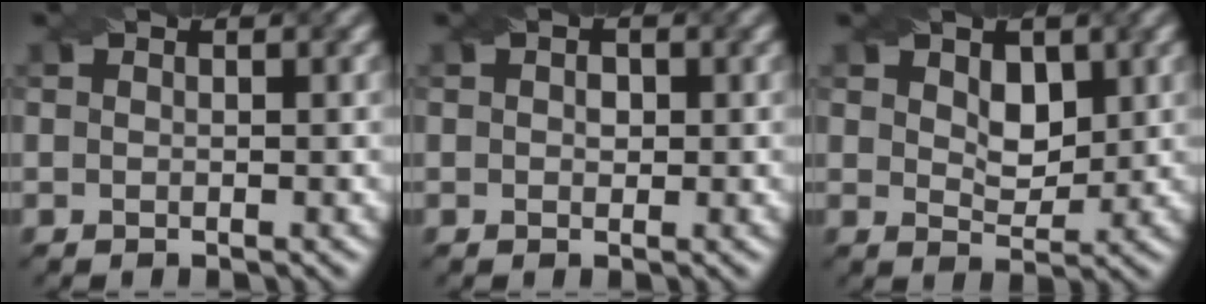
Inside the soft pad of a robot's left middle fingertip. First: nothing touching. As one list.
[{"total": 1.0, "force": [0.1, 0.8, 0.6], "torque": [-0.009, 0.000, 0.001]}, {"total": 2.8, "force": [1.2, 1.8, 1.8], "torque": [-0.036, -0.008, 0.023]}]